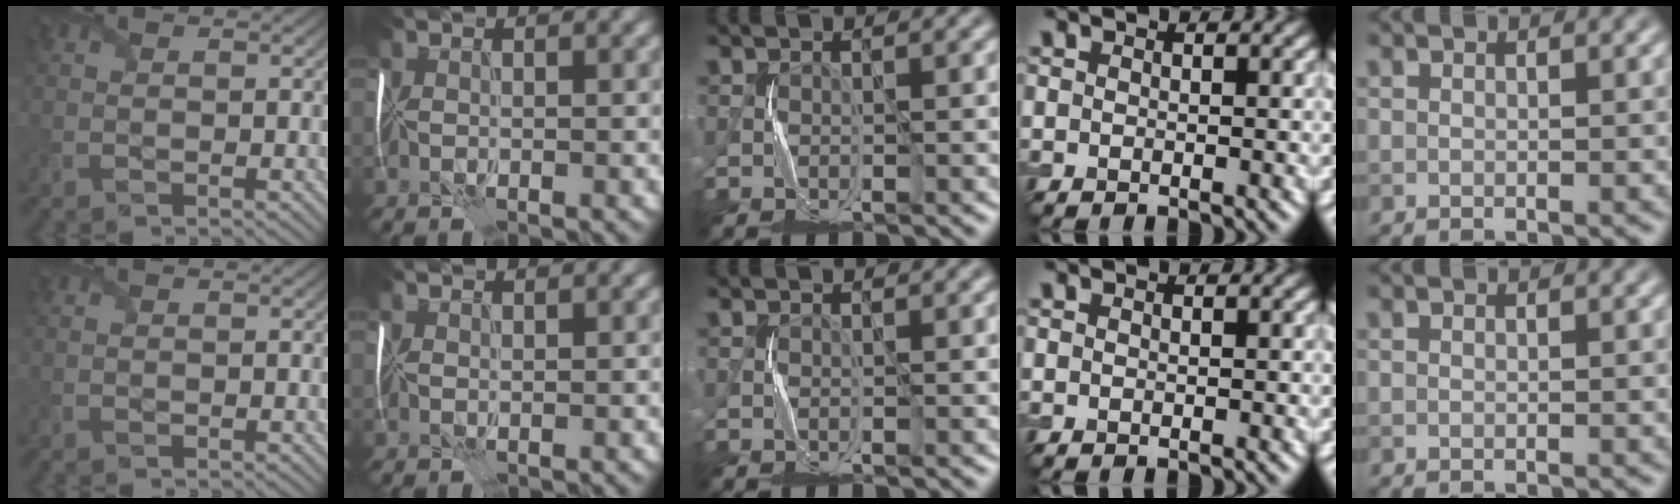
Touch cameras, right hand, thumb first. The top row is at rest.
{"index": {"total": 1.1, "force": [1.0, 0.3, 0.3], "torque": [-0.005, 0.004, 0.016]}}